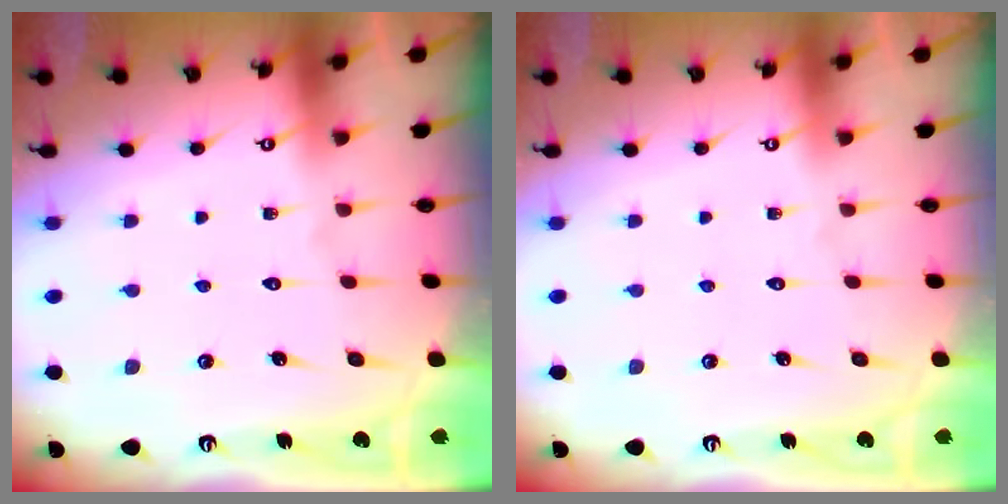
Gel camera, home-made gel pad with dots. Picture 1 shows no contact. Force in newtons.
{"total": 0.0}